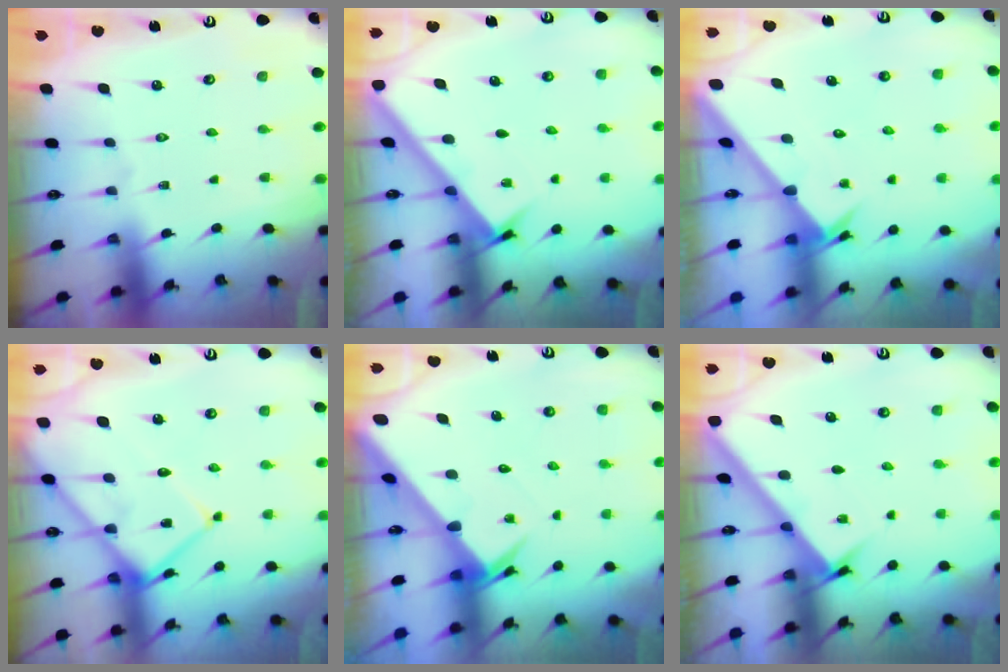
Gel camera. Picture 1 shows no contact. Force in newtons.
{"total": 2.5, "press": 2.5, "slide": 0.3}
{"total": 2.6, "press": 2.6, "slide": 0.2}
{"total": 13.3, "press": 13.2, "slide": 1.3}
{"total": 2.7, "press": 2.7, "slide": 0.1}
{"total": 2.7, "press": 2.7, "slide": 0.3}